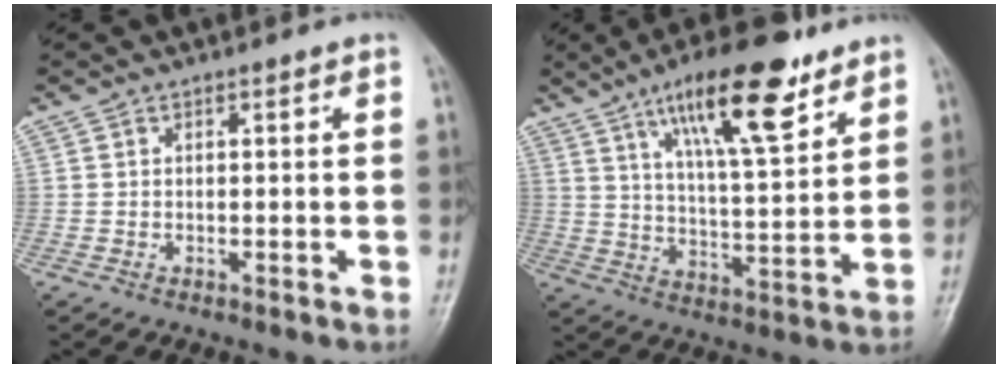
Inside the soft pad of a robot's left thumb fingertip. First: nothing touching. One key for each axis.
{"total": 16.8, "fx": 10.0, "fy": 4.8, "fz": 12.6, "tx": -0.182, "ty": -0.046, "tz": 0.167}